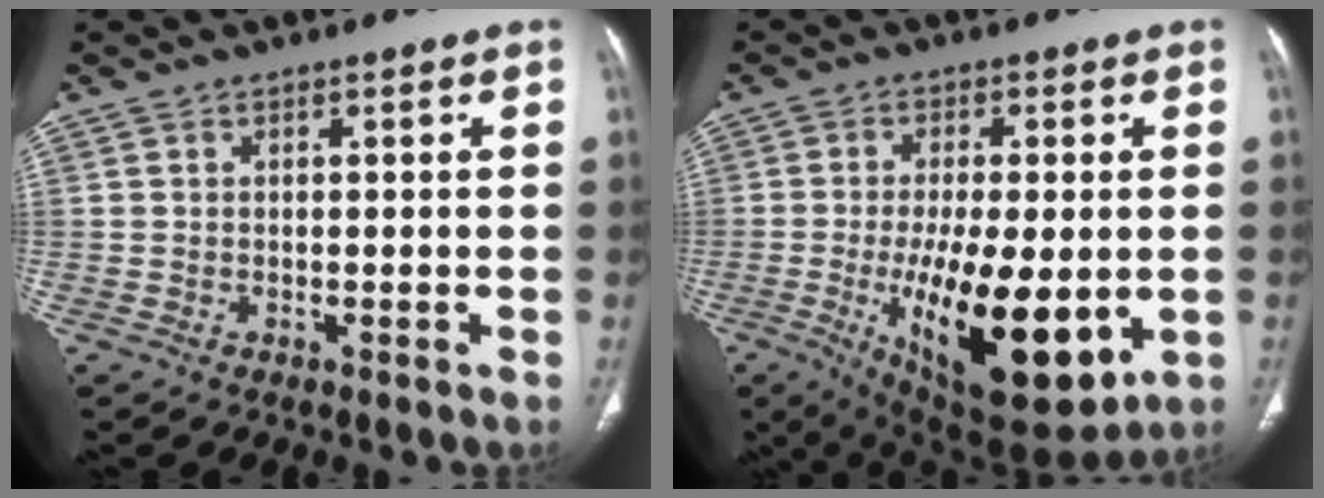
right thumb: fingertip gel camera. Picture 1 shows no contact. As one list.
[{"total": 20.3, "force": [-4.4, 7.8, 18.2], "torque": [-0.290, -0.024, -0.048]}]